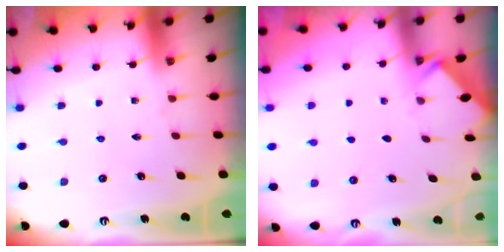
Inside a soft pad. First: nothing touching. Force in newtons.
{"total": 2.5, "press": 2.4, "slide": 0.4}